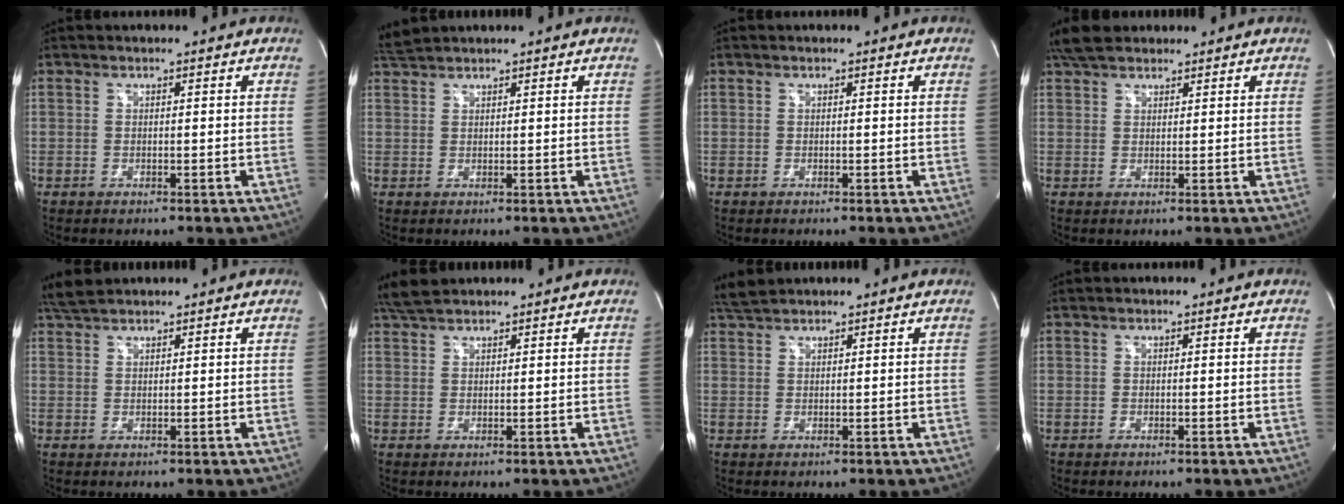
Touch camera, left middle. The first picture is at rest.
{"total": 1.9, "force": [1.9, -0.4, 0.1], "torque": [-0.010, 0.013, 0.046]}
{"total": 0.0}
{"total": 5.0, "force": [4.2, 2.1, 1.9], "torque": [-0.039, 0.021, 0.078]}
{"total": 2.7, "force": [2.6, 0.2, 0.7], "torque": [-0.022, 0.013, 0.054]}
{"total": 3.3, "force": [3.1, 0.5, 1.1], "torque": [-0.031, 0.016, 0.064]}
{"total": 2.2, "force": [2.2, -0.1, 0.4], "torque": [-0.016, 0.013, 0.048]}
{"total": 0.0}